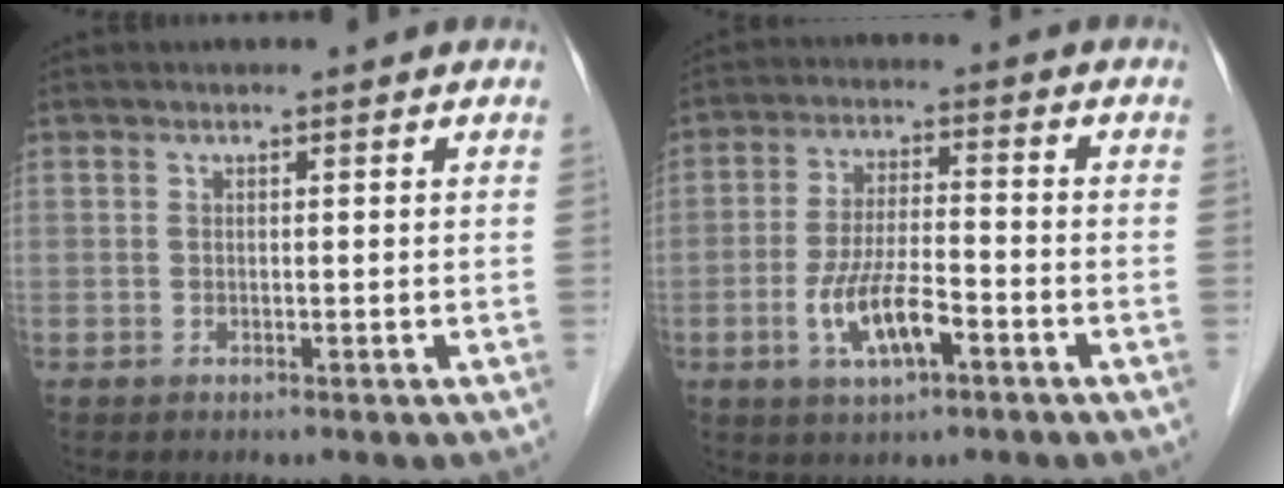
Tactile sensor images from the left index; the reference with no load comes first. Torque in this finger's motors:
{"motor_torque": [0.46, -0.23, 0.41, 0.15]}